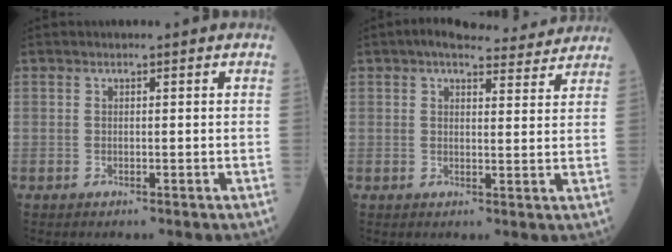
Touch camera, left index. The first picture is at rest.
{"total": 9.4, "force": [8.5, 2.4, 3.4], "torque": [-0.040, 0.016, 0.098]}